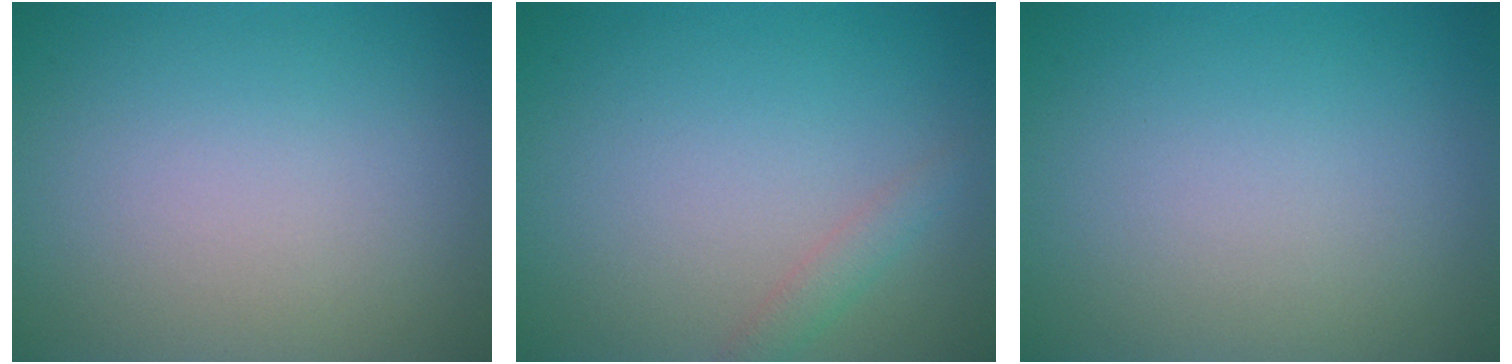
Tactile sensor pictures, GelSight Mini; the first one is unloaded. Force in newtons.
{"total": 1.3, "press": 1.3, "slide": 0.1}
{"total": 0.0}